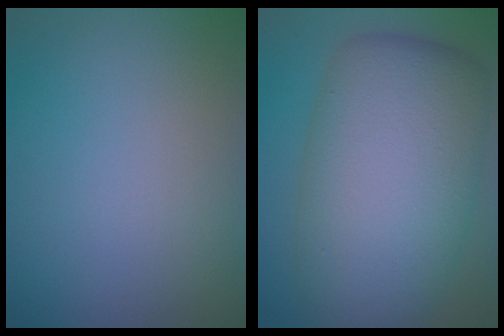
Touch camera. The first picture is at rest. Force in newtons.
{"total": 12.9, "press": 12.9, "slide": 0.3}